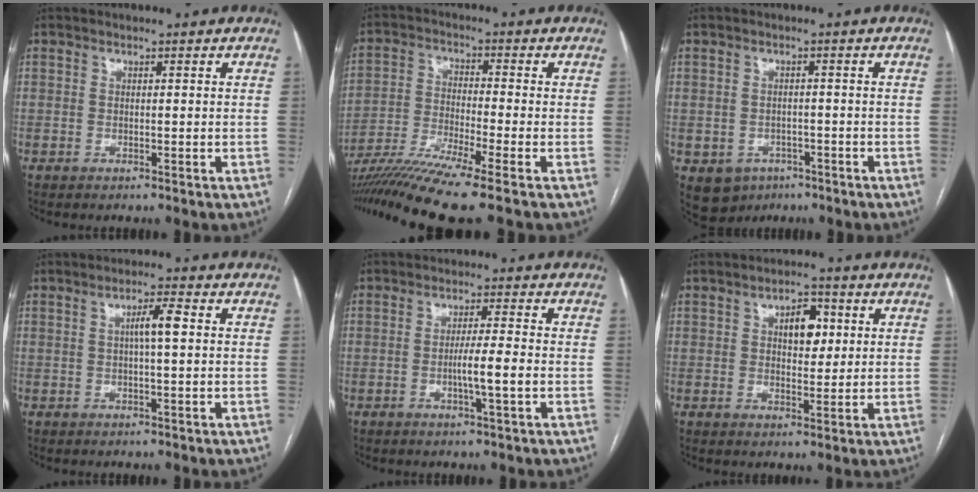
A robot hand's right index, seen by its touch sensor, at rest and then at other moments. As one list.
[{"total": 12.5, "force": [-9.7, -1.9, 7.7], "torque": [-0.132, -0.033, -0.167]}, {"total": 5.8, "force": [-3.0, 4.8, 1.3], "torque": [-0.022, 0.006, -0.035]}, {"total": 3.7, "force": [0.5, 0.1, 3.7], "torque": [-0.064, 0.006, 0.008]}, {"total": 4.6, "force": [-1.1, -0.4, 4.4], "torque": [-0.076, -0.005, -0.020]}, {"total": 5.5, "force": [1.7, 2.8, 4.4], "torque": [-0.068, 0.011, 0.029]}]